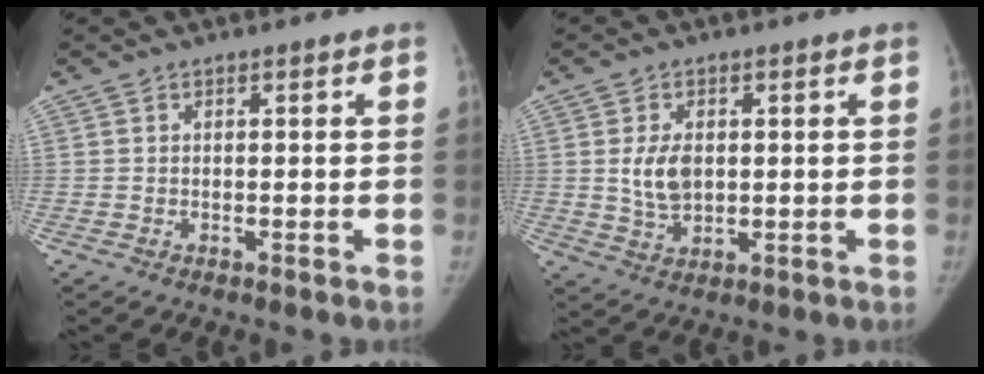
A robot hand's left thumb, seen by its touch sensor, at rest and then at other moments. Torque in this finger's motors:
{"motor_torque": [-0.23, 0.45, 0.44, 0.47, 0.02]}